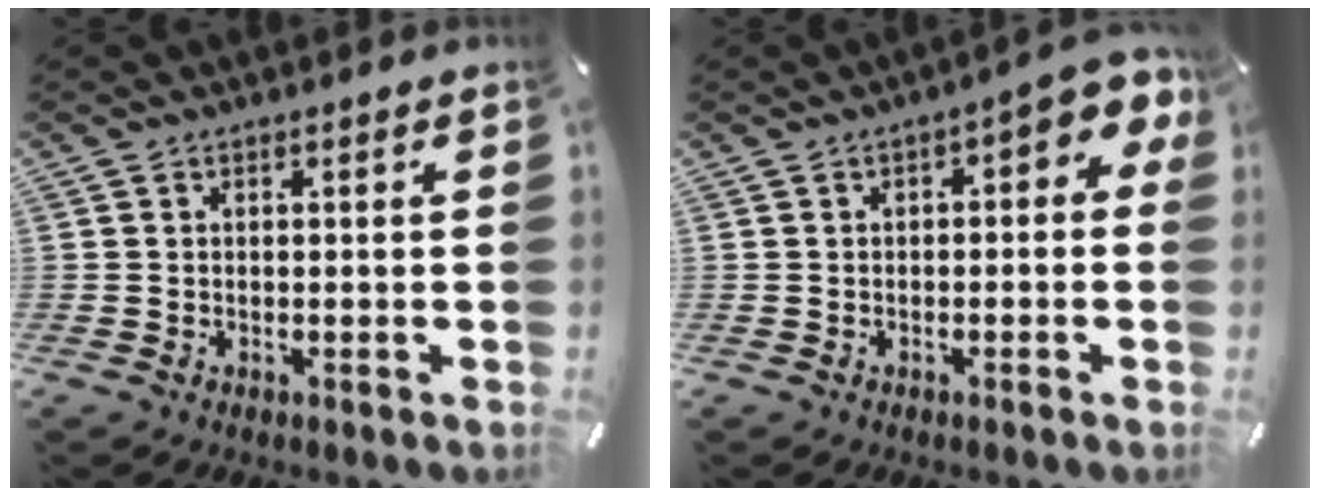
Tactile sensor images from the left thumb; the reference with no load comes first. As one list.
[{"total": 4.9, "force": [0.2, 2.7, 4.1], "torque": [-0.060, 0.004, -0.001]}]